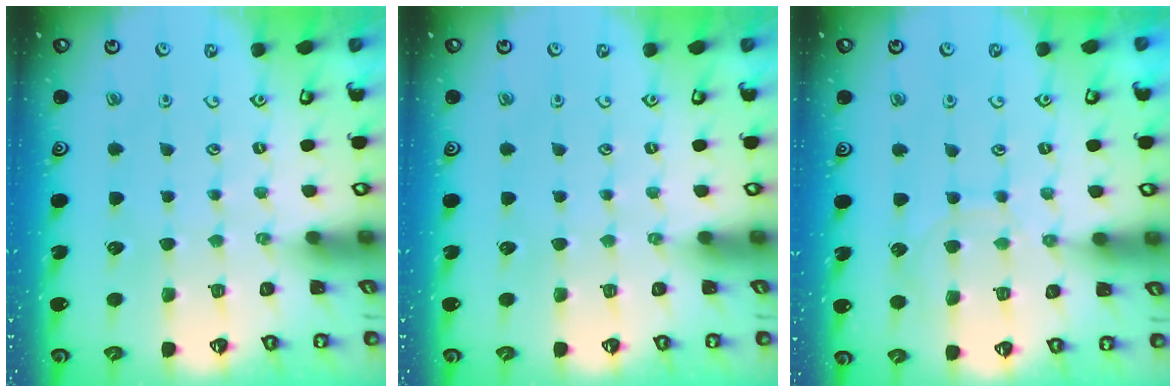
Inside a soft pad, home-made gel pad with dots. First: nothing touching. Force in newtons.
{"total": 0.0}
{"total": 7.3, "press": 7.3, "slide": 0.6}